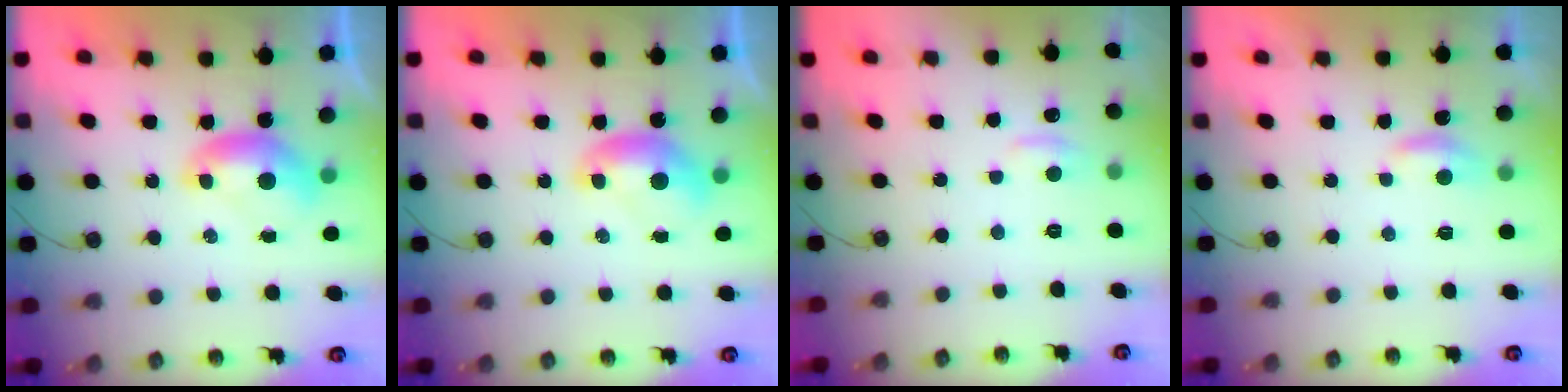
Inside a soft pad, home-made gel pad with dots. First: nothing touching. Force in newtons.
{"total": 0.0}
{"total": 0.8, "press": 0.1, "slide": 0.8}
{"total": 1.3, "press": 1.2, "slide": 0.5}